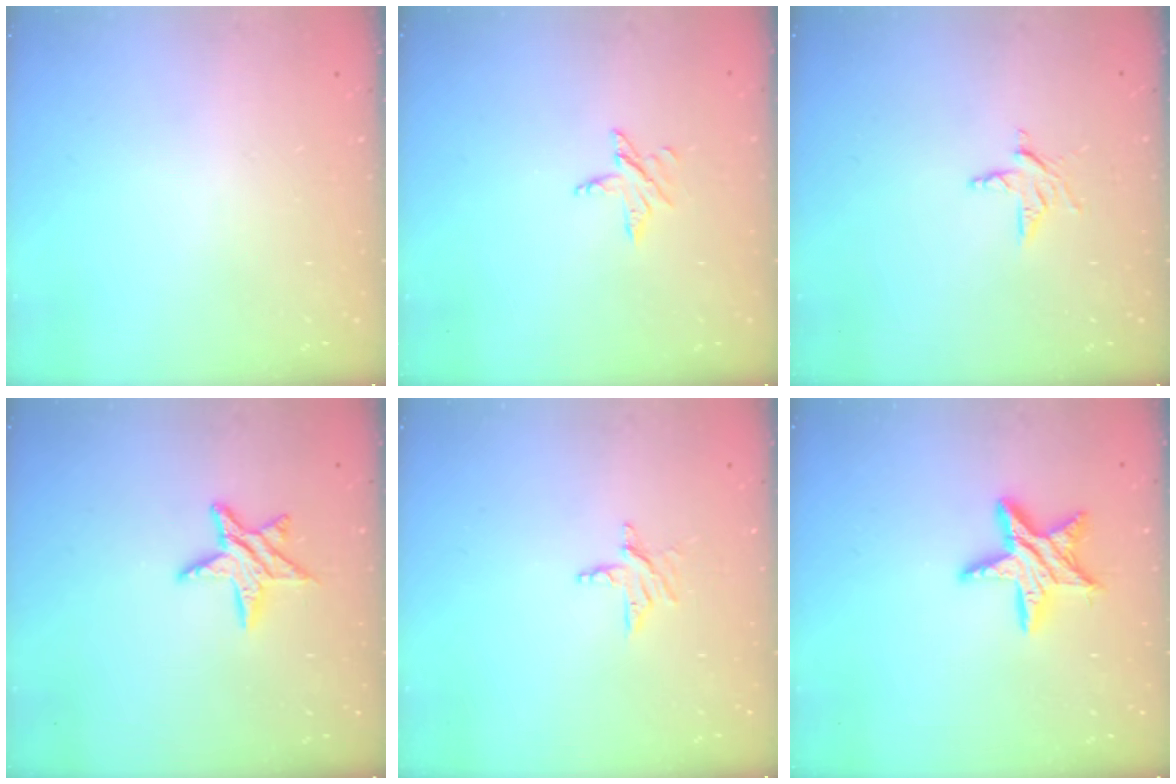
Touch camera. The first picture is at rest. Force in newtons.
{"total": 3.8, "press": 3.7, "slide": 0.3}
{"total": 5.2, "press": 5.2, "slide": 0.4}
{"total": 8.9, "press": 8.9, "slide": 0.4}
{"total": 4.6, "press": 4.6, "slide": 0.4}
{"total": 12.9, "press": 12.8, "slide": 1.0}